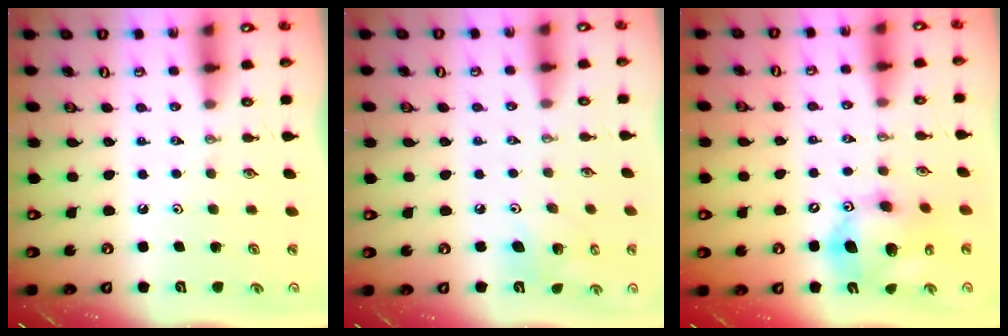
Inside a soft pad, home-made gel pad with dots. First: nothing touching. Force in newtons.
{"total": 7.9, "press": 7.7, "slide": 1.6}
{"total": 14.0, "press": 13.8, "slide": 2.5}